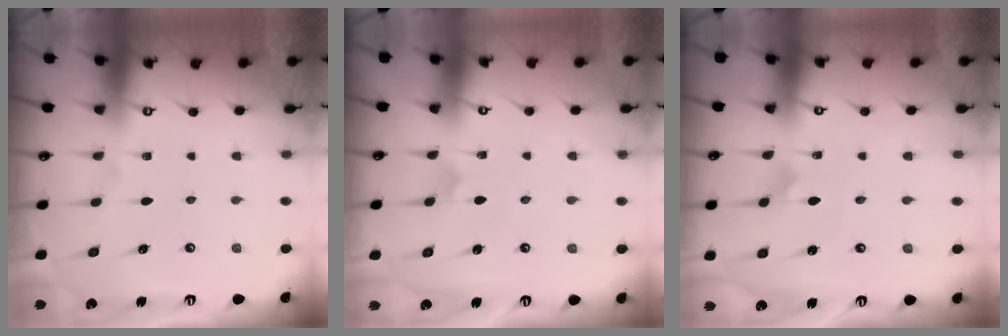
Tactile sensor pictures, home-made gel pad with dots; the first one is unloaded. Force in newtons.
{"total": 2.3, "press": 2.3, "slide": 0.2}
{"total": 2.1, "press": 2.1, "slide": 0.1}